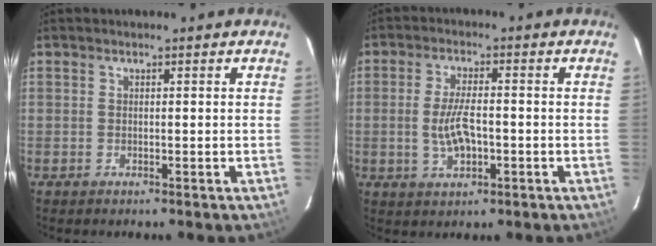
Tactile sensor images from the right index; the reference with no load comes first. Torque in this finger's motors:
{"motor_torque": [0.09, 0.11, 0.07, 0.07]}